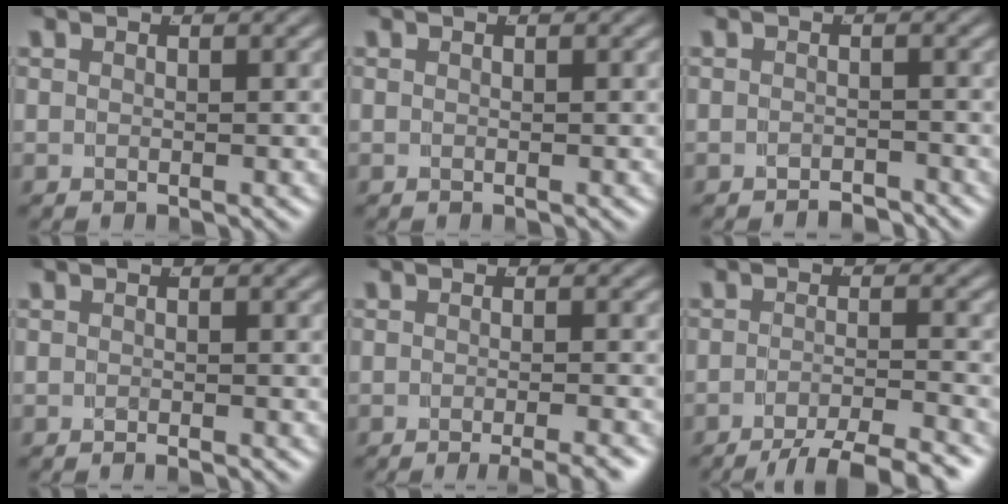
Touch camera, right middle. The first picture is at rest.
{"total": 0.0}
{"total": 2.1, "force": [-2.1, 0.2, 0.1], "torque": [0.003, -0.005, -0.035]}
{"total": 0.9, "force": [-0.9, -0.3, 0.1], "torque": [-0.002, 0.002, -0.018]}
{"total": 4.2, "force": [-3.4, 0.7, 2.3], "torque": [-0.022, 0.004, -0.057]}
{"total": 8.0, "force": [-6.6, 2.2, 4.0], "torque": [-0.049, -0.009, -0.101]}